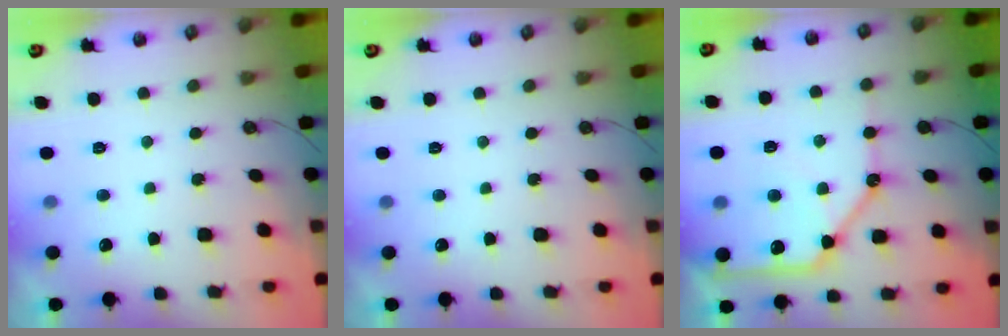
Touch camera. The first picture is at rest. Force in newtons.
{"total": 0.0}
{"total": 20.4, "press": 20.2, "slide": 2.5}